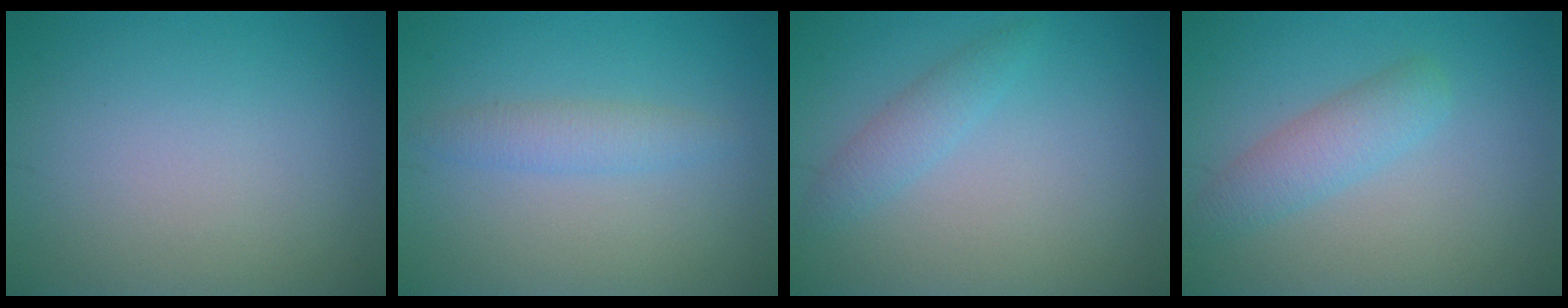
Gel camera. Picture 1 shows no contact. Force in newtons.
{"total": 1.9, "press": 1.9, "slide": 0.0}
{"total": 1.8, "press": 1.8, "slide": 0.1}
{"total": 2.9, "press": 2.9, "slide": 0.1}